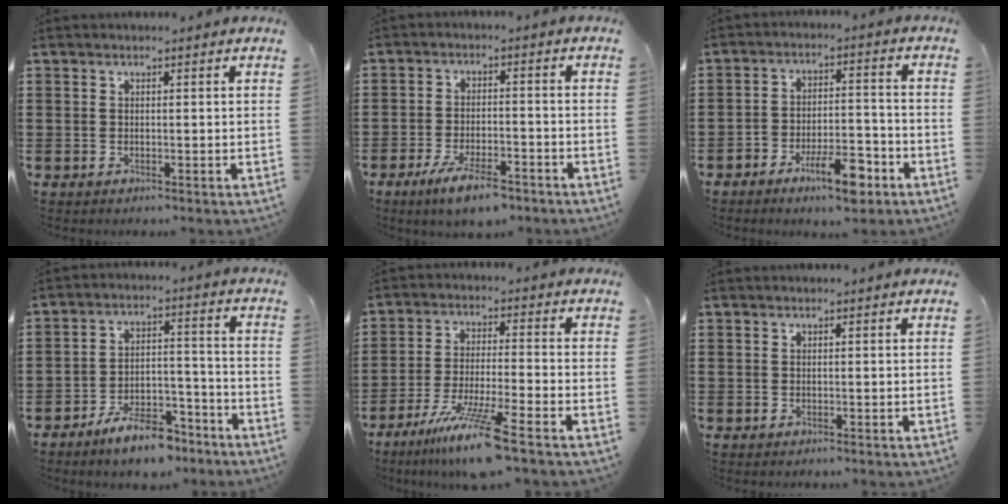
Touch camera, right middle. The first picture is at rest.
{"total": 6.1, "force": [-4.6, 1.5, 3.7], "torque": [-0.077, -0.003, -0.085]}
{"total": 8.2, "force": [-5.5, 2.6, 5.5], "torque": [-0.094, 0.012, -0.098]}
{"total": 8.3, "force": [-7.1, 2.2, 3.7], "torque": [-0.061, 0.021, -0.129]}
{"total": 9.8, "force": [-7.4, -0.4, 6.5], "torque": [-0.124, -0.013, -0.141]}
{"total": 0.0}